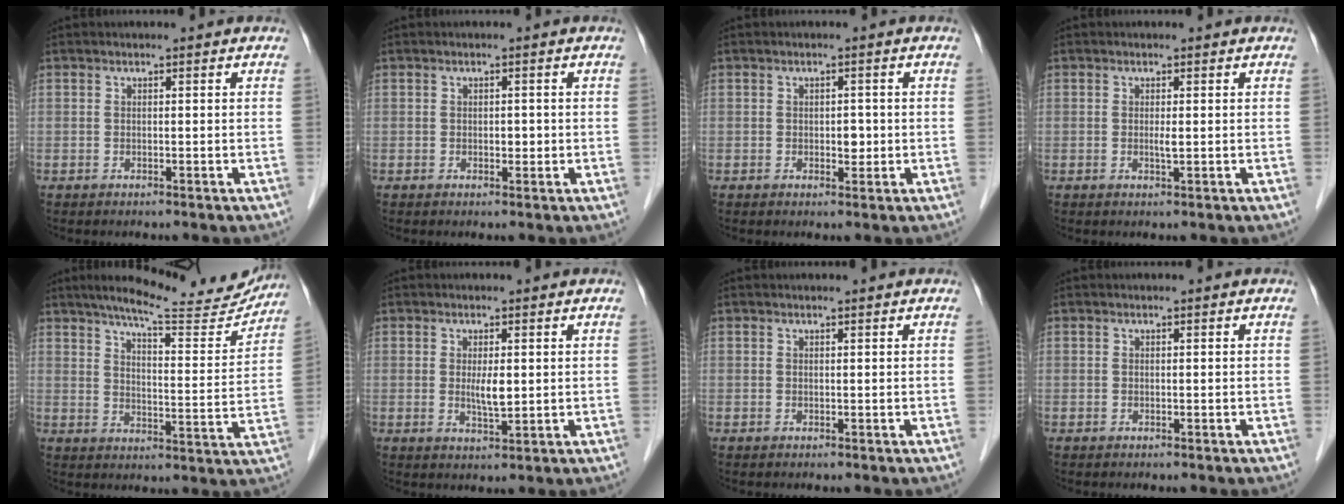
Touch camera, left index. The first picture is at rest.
{"total": 1.1, "force": [-0.1, 0.7, 0.8], "torque": [-0.011, 0.001, 0.000]}
{"total": 1.7, "force": [-0.1, 1.1, 1.3], "torque": [-0.017, 0.001, 0.001]}
{"total": 1.0, "force": [0.1, 0.1, 1.0], "torque": [-0.023, -0.002, 0.002]}
{"total": 16.7, "force": [15.2, 2.1, 6.7], "torque": [-0.093, -0.026, 0.197]}
{"total": 3.1, "force": [0.5, 0.7, 2.9], "torque": [-0.055, -0.006, 0.010]}
{"total": 0.6, "force": [0.6, 0.0, 0.1], "torque": [-0.006, 0.000, 0.008]}
{"total": 0.0}